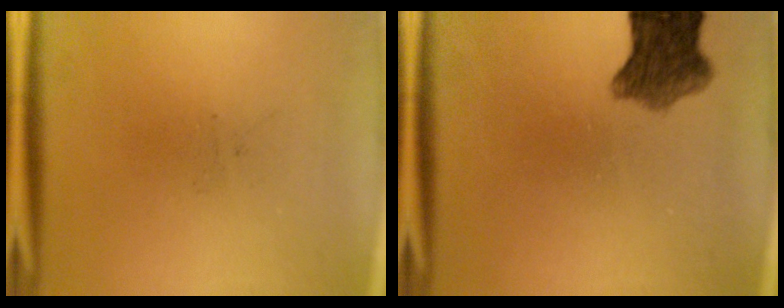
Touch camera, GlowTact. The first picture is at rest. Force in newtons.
{"total": 7.2}